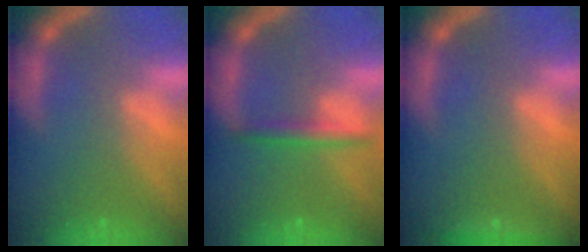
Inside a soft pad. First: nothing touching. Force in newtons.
{"total": 2.5}
{"total": 1.9}